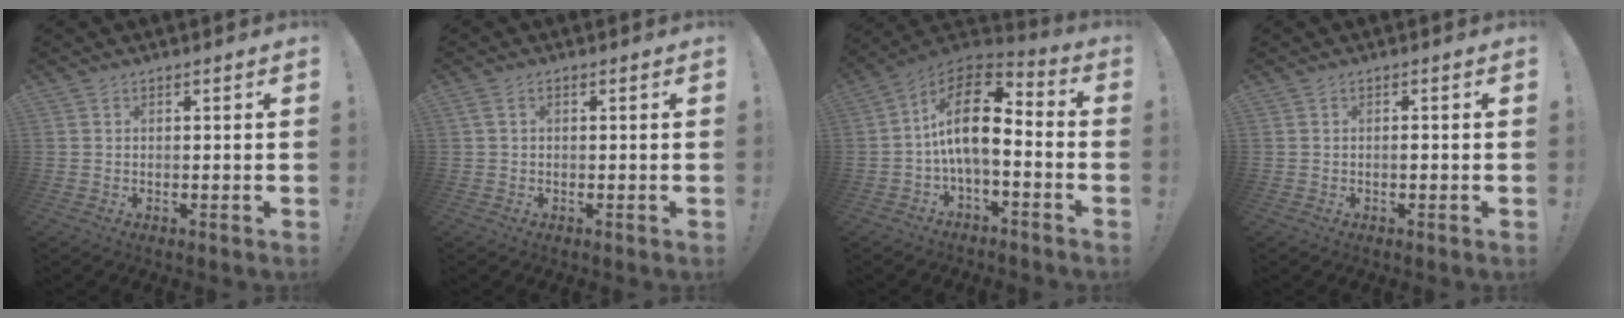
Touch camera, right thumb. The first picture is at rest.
{"total": 1.4, "force": [0.1, 0.7, 1.2], "torque": [-0.027, 0.005, 0.003]}
{"total": 15.1, "force": [0.9, 6.9, 13.3], "torque": [-0.237, -0.002, 0.017]}
{"total": 0.7, "force": [-0.3, 0.3, 0.5], "torque": [-0.002, -0.001, -0.008]}